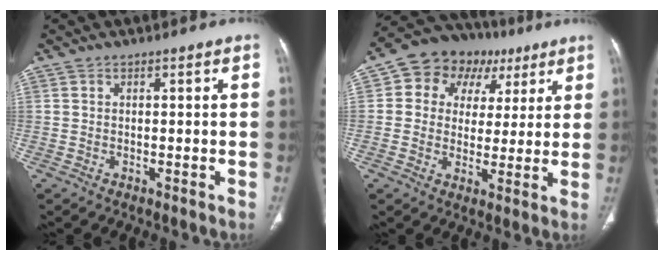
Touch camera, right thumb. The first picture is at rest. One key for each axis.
{"total": 15.1, "fx": 5.4, "fy": 12.1, "fz": 7.1, "tx": -0.056, "ty": 0.026, "tz": 0.083}